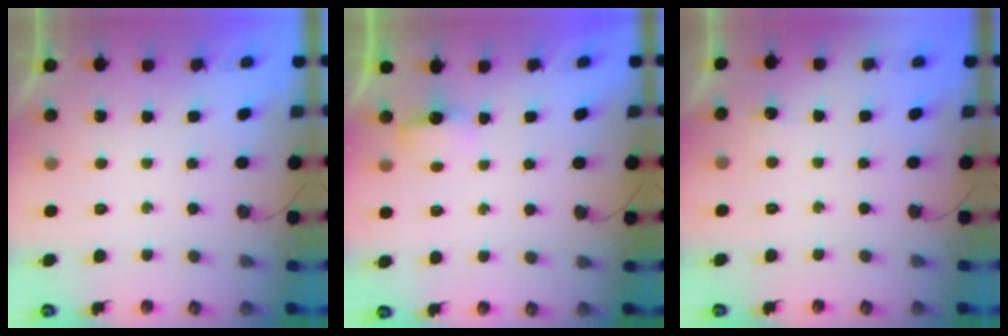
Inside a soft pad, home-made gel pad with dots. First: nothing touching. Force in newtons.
{"total": 3.2, "press": 3.1, "slide": 0.6}
{"total": 12.3, "press": 3.1, "slide": 11.9}